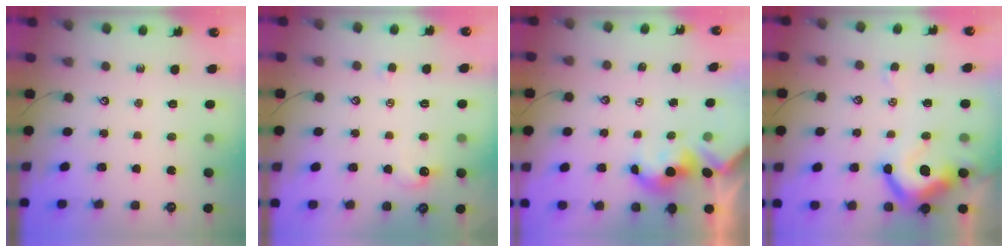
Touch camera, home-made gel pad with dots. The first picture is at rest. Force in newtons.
{"total": 1.6, "press": 1.5, "slide": 0.4}
{"total": 1.9, "press": 1.9, "slide": 0.1}
{"total": 8.9, "press": 8.8, "slide": 1.3}